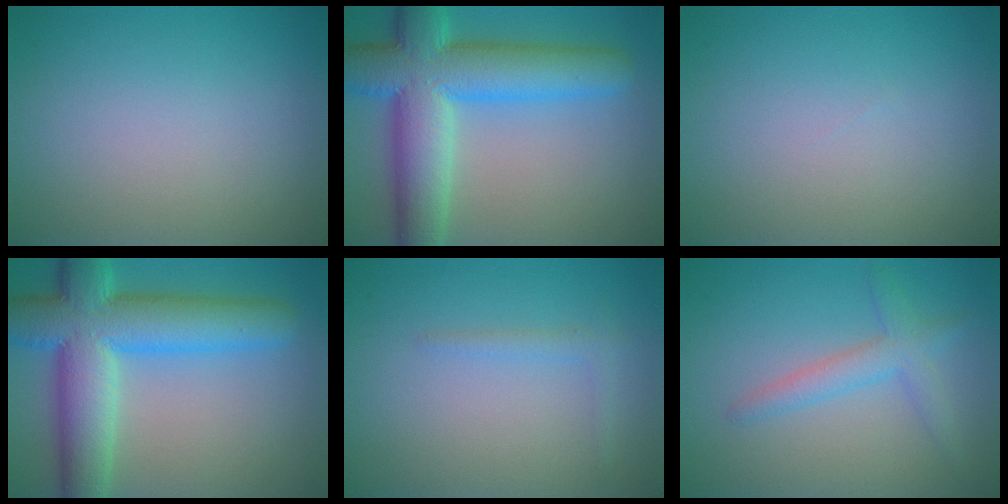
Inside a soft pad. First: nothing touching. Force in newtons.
{"total": 11.1, "press": 11.1, "slide": 0.4}
{"total": 0.0}
{"total": 11.1, "press": 11.1, "slide": 0.4}
{"total": 1.1, "press": 1.1, "slide": 0.1}
{"total": 2.6, "press": 2.6, "slide": 0.2}